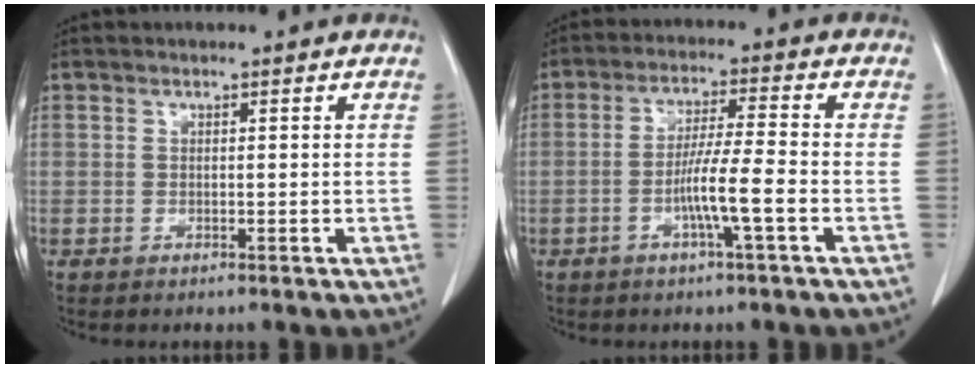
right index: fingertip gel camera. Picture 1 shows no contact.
{"total": 6.9, "force": [-2.4, -0.5, 6.4], "torque": [-0.120, -0.001, -0.046]}